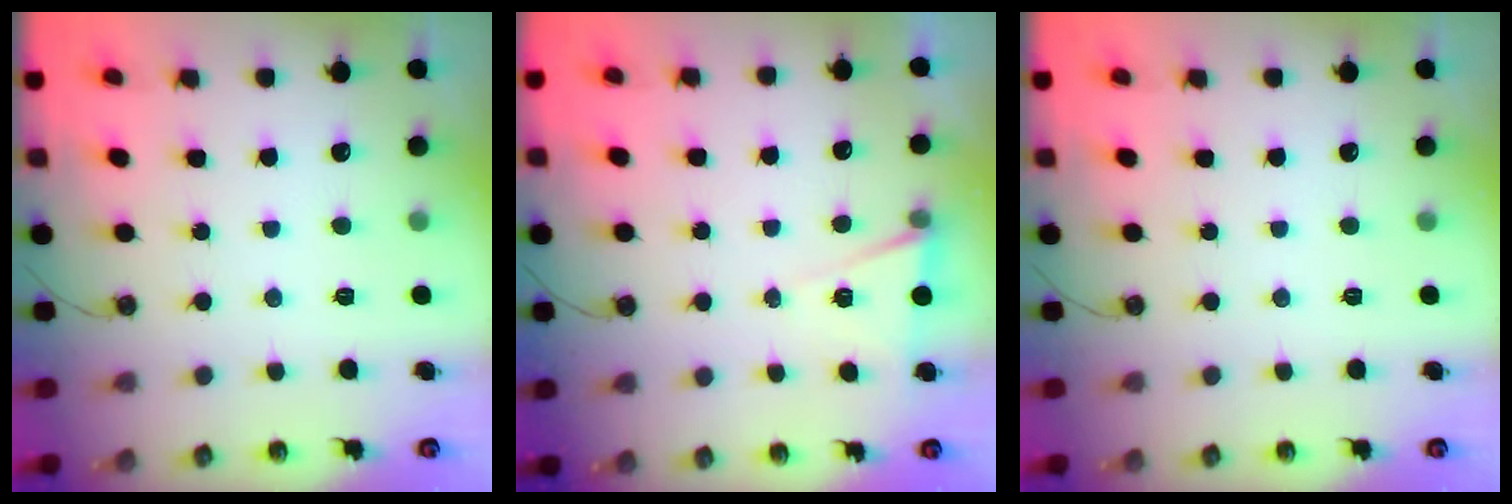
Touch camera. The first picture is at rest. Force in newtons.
{"total": 6.1, "press": 4.1, "slide": 4.6}
{"total": 0.0}